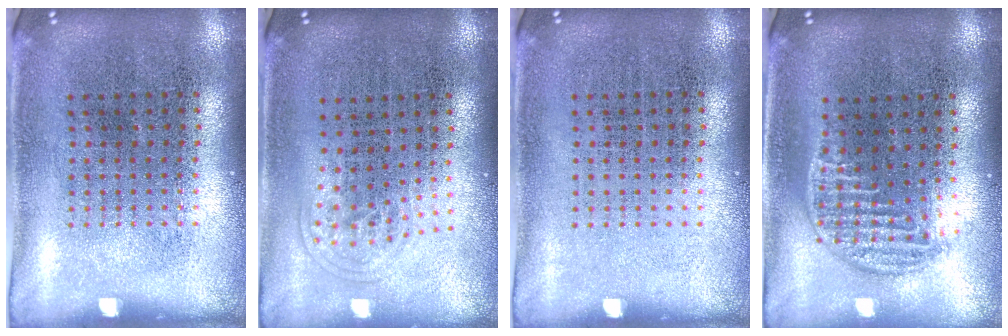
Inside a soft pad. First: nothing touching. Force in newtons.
{"total": 1.0, "press": 0.6, "slide": 0.8}
{"total": 0.0}
{"total": 1.2, "press": 1.0, "slide": 0.6}